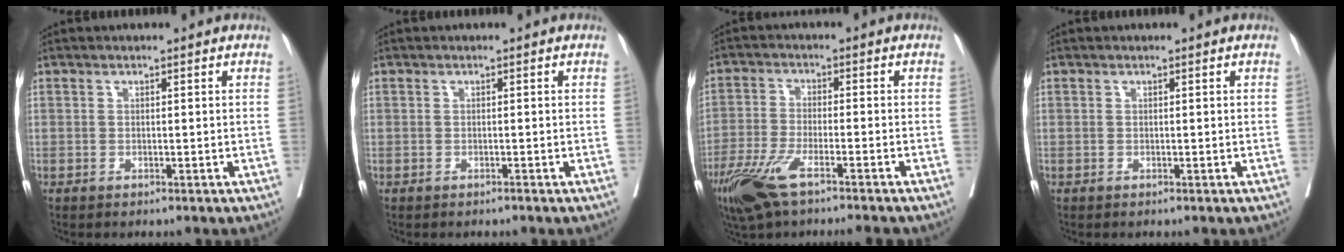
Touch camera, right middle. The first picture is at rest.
{"total": 0.0}
{"total": 9.3, "force": [-6.5, 1.2, 6.5], "torque": [-0.126, -0.023, -0.117]}
{"total": 0.0}